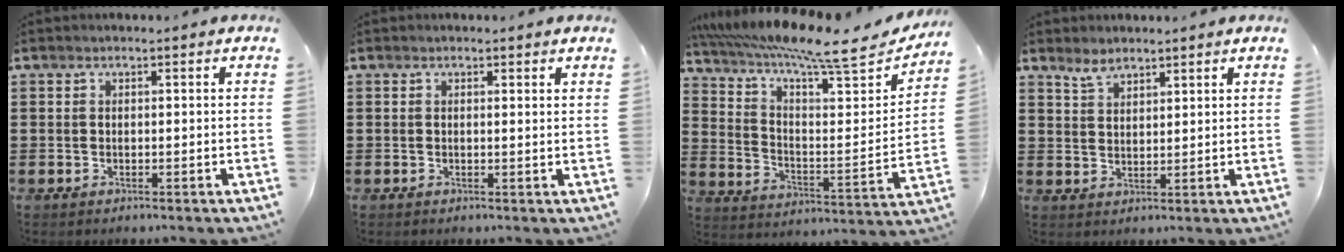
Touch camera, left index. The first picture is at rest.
{"total": 0.7, "force": [0.6, 0.0, 0.4], "torque": [-0.002, -0.005, 0.010]}
{"total": 9.7, "force": [8.0, 0.7, 5.4], "torque": [-0.121, -0.062, 0.129]}
{"total": 2.9, "force": [2.6, 1.0, 0.7], "torque": [-0.021, 0.001, 0.051]}